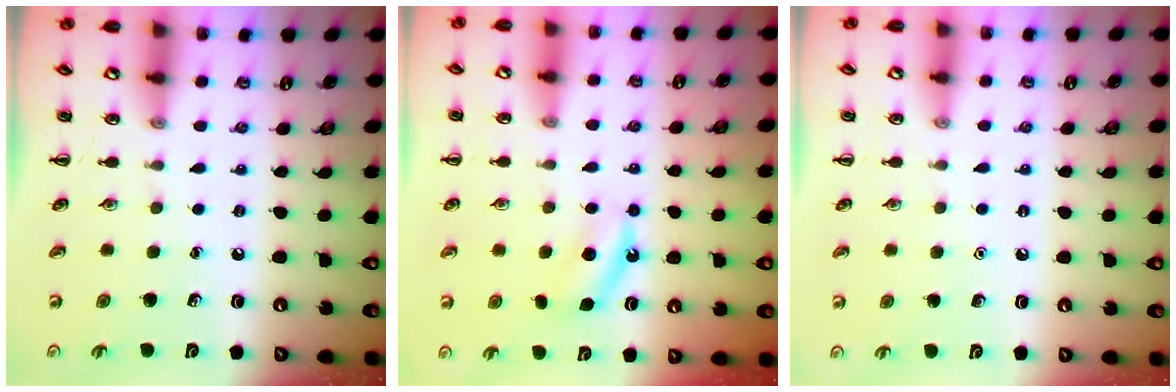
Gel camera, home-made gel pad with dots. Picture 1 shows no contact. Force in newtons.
{"total": 5.9, "press": 5.7, "slide": 1.6}
{"total": 1.5, "press": 1.5, "slide": 0.1}